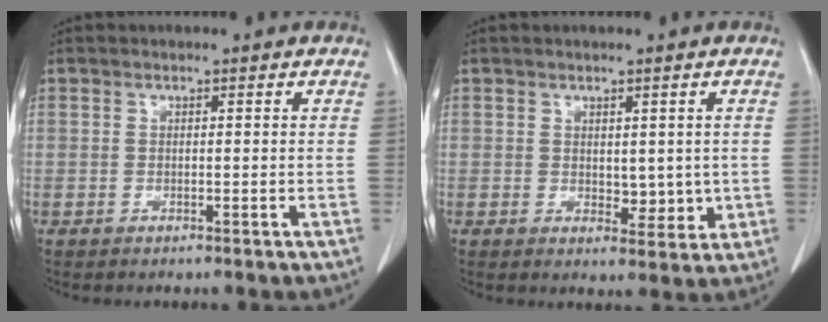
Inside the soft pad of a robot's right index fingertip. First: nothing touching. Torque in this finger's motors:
{"motor_torque": [0.00, 0.14, 0.02, 0.00]}